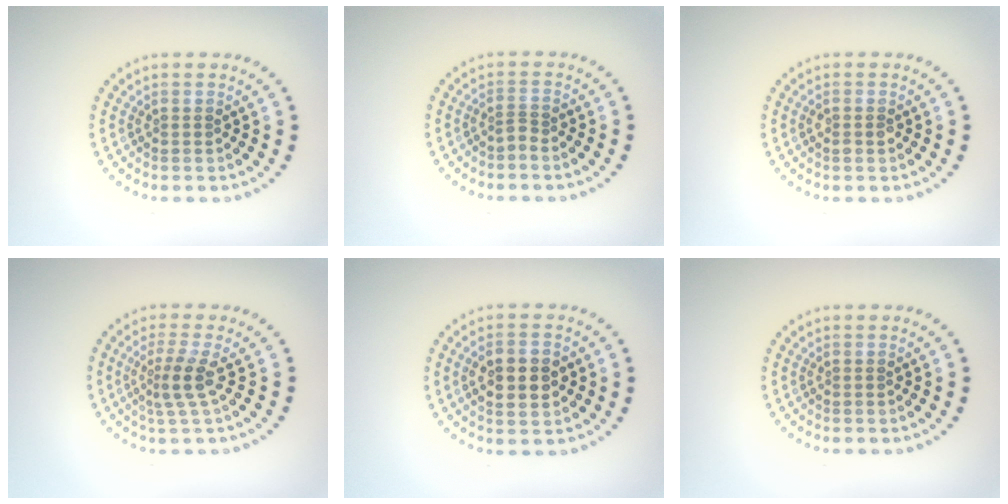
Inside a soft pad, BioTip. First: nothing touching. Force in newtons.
{"total": 0.8, "press": 0.5, "slide": 0.6}
{"total": 1.0, "press": 1.0, "slide": 0.2}
{"total": 2.5, "press": 1.8, "slide": 1.8}
{"total": 3.7, "press": 3.7, "slide": 0.1}
{"total": 0.0}